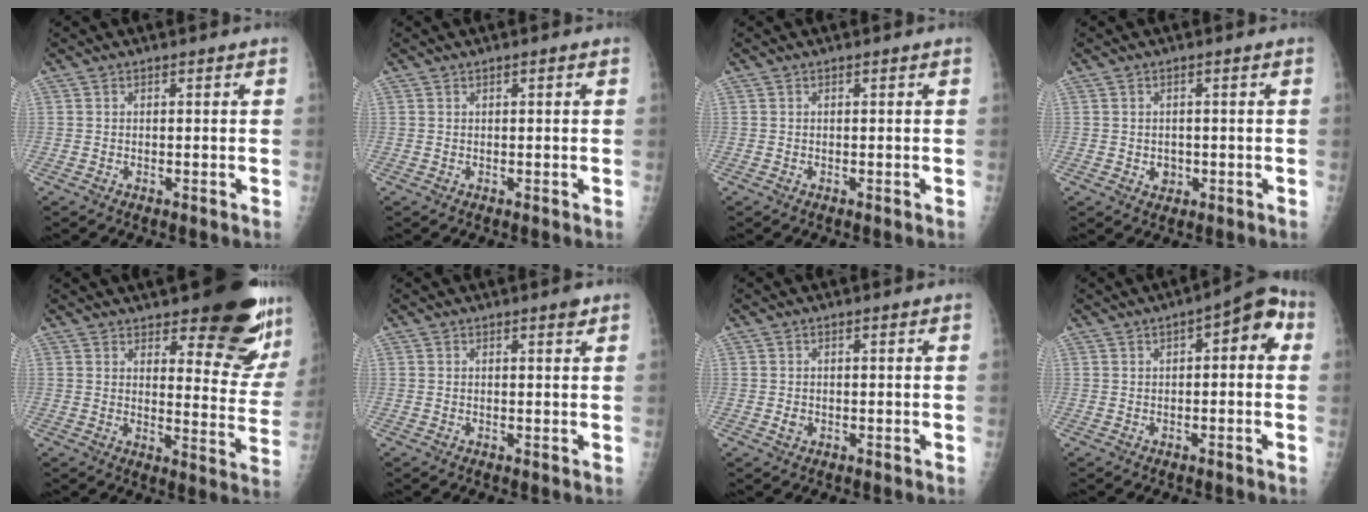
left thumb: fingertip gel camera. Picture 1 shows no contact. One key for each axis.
{"total": 0.6, "fx": 0.2, "fy": 0.1, "fz": 0.6, "tx": -0.011, "ty": 0.001, "tz": 0.002}
{"total": 0.0}
{"total": 2.2, "fx": -0.6, "fy": 1.9, "fz": 0.8, "tx": 0.001, "ty": 0.003, "tz": -0.005}
{"total": 19.2, "fx": 13.1, "fy": 5.9, "fz": 12.7, "tx": -0.126, "ty": -0.091, "tz": 0.161}
{"total": 1.3, "fx": 0.8, "fy": 0.2, "fz": 0.9, "tx": -0.013, "ty": -0.004, "tz": 0.011}
{"total": 1.1, "fx": -0.4, "fy": 0.9, "fz": 0.4, "tx": -0.002, "ty": 0.000, "tz": -0.005}
{"total": 7.4, "fx": 1.5, "fy": 3.3, "fz": 6.4, "tx": -0.057, "ty": 0.025, "tz": 0.006}